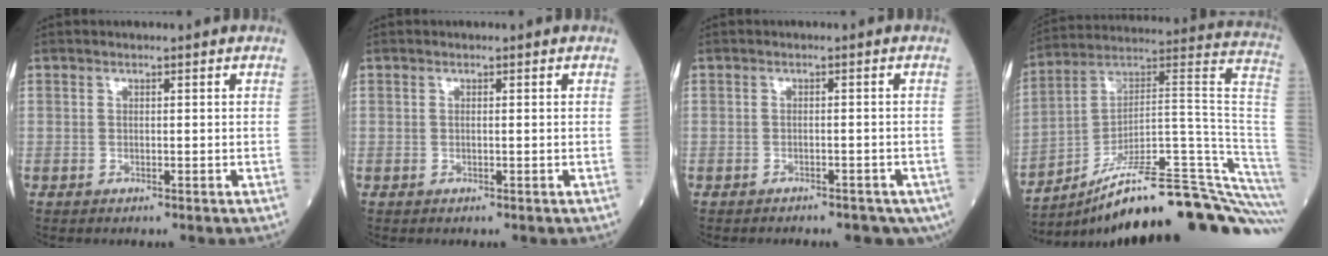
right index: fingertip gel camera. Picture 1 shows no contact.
{"total": 0.0}
{"total": 7.9, "force": [-6.0, 3.5, 3.7], "torque": [-0.044, -0.002, -0.068]}
{"total": 29.8, "force": [-22.5, 0.9, 19.5], "torque": [-0.149, 0.034, -0.332]}